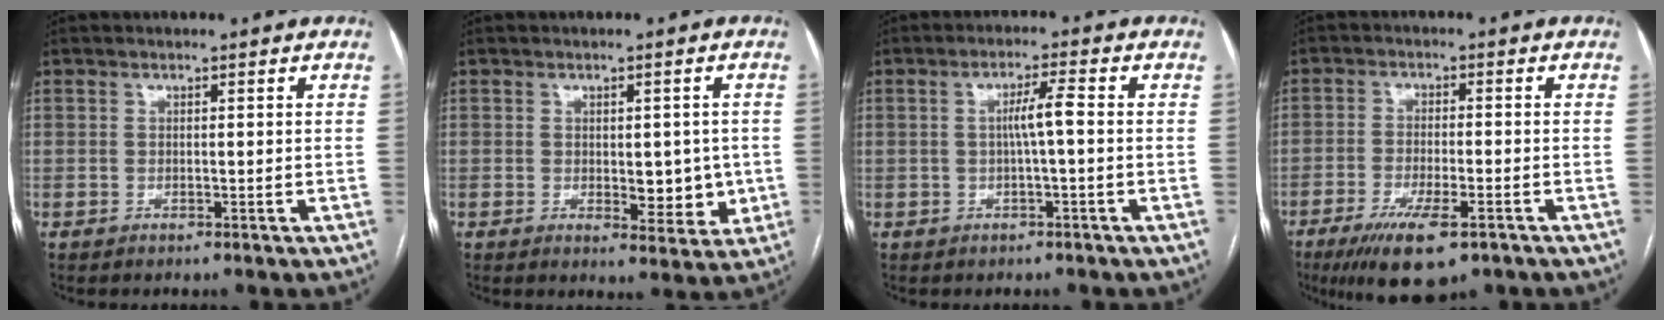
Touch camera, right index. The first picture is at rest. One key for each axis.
{"total": 6.3, "fx": -0.4, "fy": 3.1, "fz": 5.4, "tx": -0.063, "ty": -0.003, "tz": 0.004}
{"total": 3.5, "fx": -0.2, "fy": 0.0, "fz": 3.5, "tx": -0.063, "ty": 0.006, "tz": -0.001}
{"total": 10.0, "fx": -6.1, "fy": 2.4, "fz": 7.6, "tx": -0.133, "ty": -0.021, "tz": -0.098}